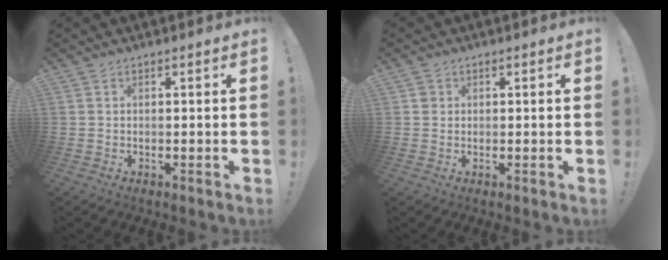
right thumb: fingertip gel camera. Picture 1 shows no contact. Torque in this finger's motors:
{"motor_torque": [-0.01, 0.18, 0.23, -0.29, 0.00]}